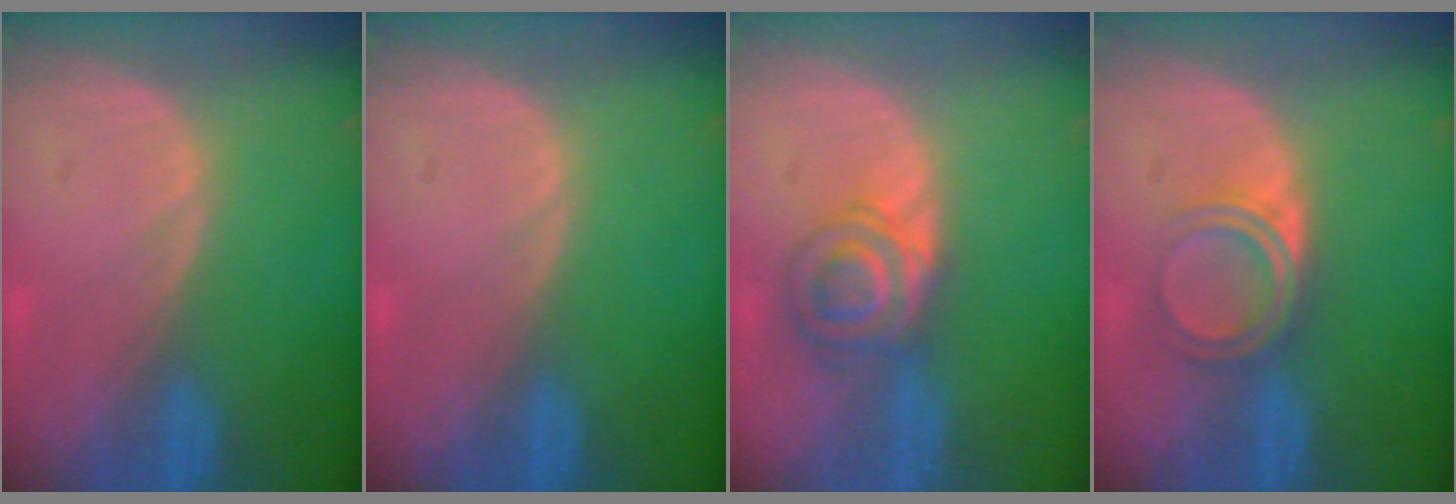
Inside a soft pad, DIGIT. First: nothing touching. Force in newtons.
{"total": 0.0}
{"total": 6.5, "press": 5.8, "slide": 3.0}
{"total": 4.8, "press": 4.2, "slide": 2.4}